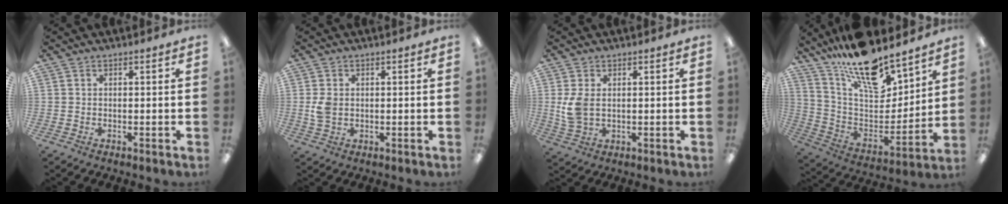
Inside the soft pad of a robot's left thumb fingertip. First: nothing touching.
{"total": 4.1, "force": [0.1, 2.9, 2.9], "torque": [-0.053, 0.000, 0.000]}
{"total": 5.9, "force": [0.7, 3.5, 4.6], "torque": [-0.107, -0.005, 0.006]}
{"total": 18.7, "force": [15.3, 6.6, 8.5], "torque": [-0.159, -0.108, 0.269]}